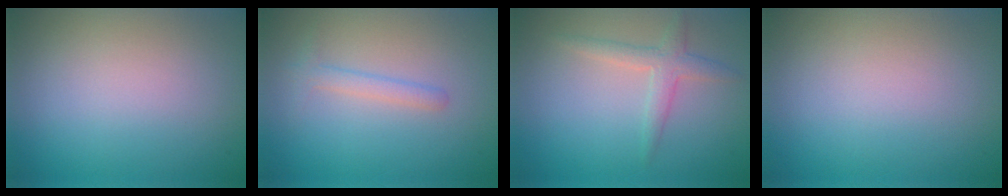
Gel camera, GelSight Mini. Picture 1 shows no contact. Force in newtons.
{"total": 1.8, "press": 1.8, "slide": 0.2}
{"total": 2.1, "press": 2.1, "slide": 0.0}
{"total": 0.0}